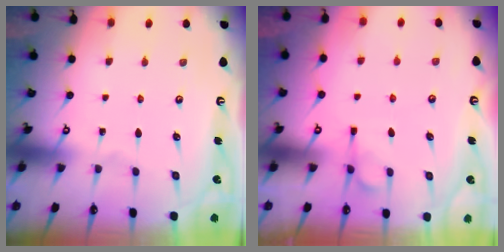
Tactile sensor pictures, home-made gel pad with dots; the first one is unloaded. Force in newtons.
{"total": 1.6, "press": 1.0, "slide": 1.3}